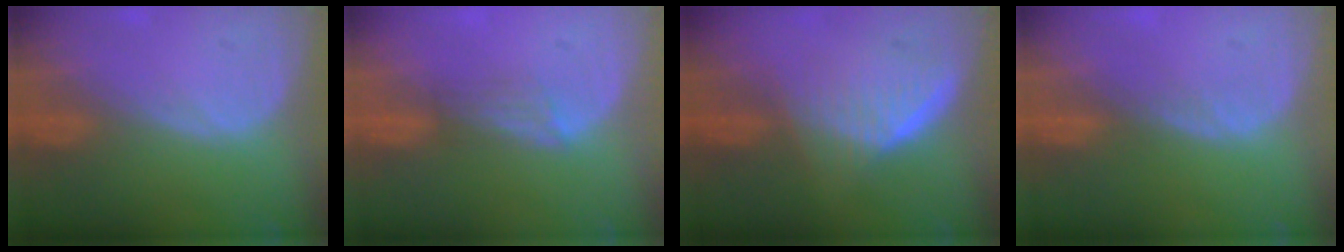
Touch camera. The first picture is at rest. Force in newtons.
{"total": 2.4, "press": 1.9, "slide": 1.5}
{"total": 6.0, "press": 5.7, "slide": 2.1}
{"total": 0.5, "press": 0.5, "slide": 0.1}